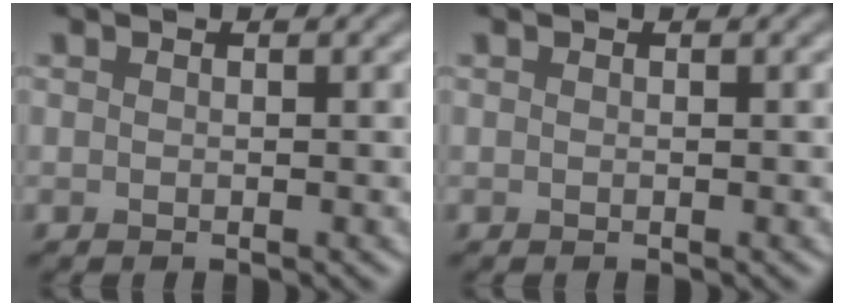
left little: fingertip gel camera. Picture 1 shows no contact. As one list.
[{"total": 0.0}]